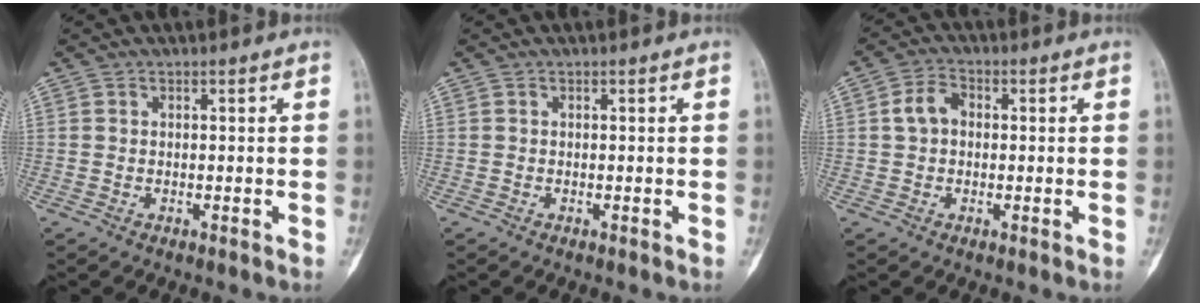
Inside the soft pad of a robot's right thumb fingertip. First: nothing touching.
{"total": 0.0}
{"total": 4.6, "force": [0.4, 3.5, 3.0], "torque": [-0.053, 0.015, 0.001]}